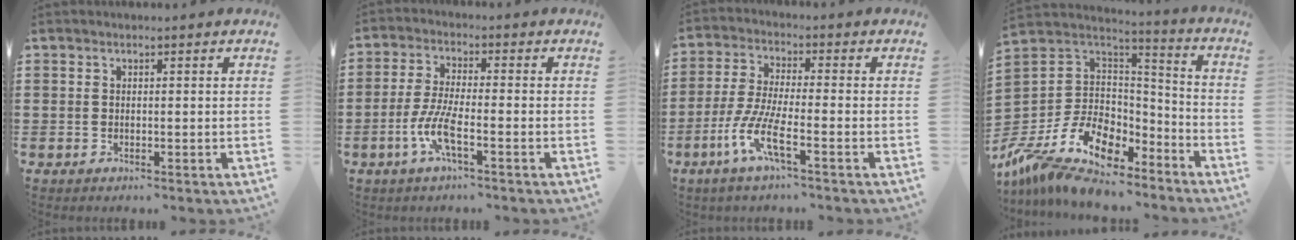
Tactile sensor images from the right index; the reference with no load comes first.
{"total": 6.0, "force": [-2.7, 1.1, 5.2], "torque": [-0.128, -0.017, -0.058]}
{"total": 7.9, "force": [-4.2, 1.3, 6.6], "torque": [-0.164, -0.017, -0.090]}
{"total": 12.1, "force": [-7.4, 7.5, 5.9], "torque": [-0.148, 0.006, -0.136]}